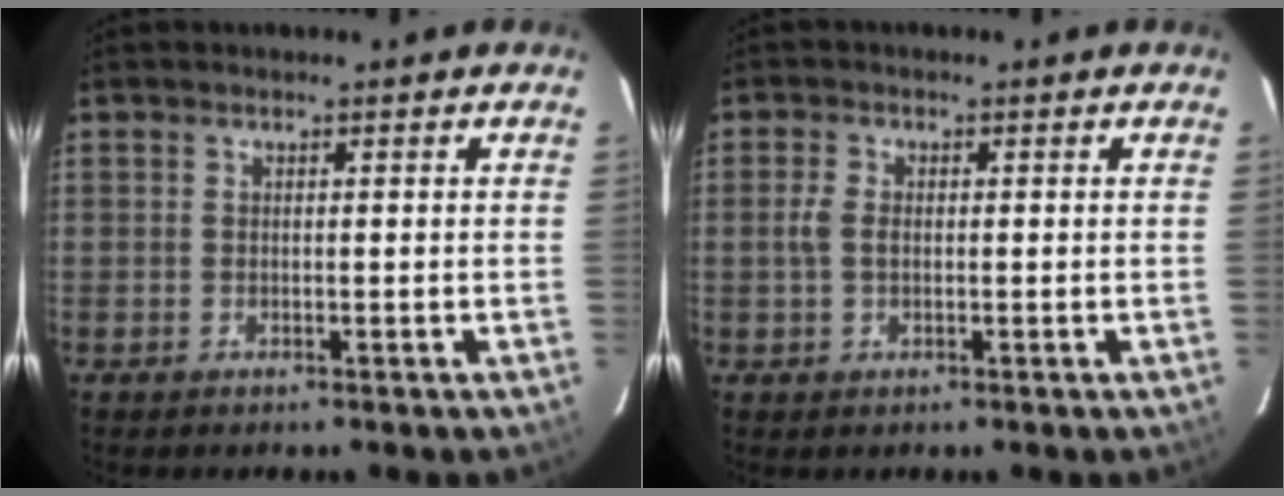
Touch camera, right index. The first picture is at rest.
{"total": 2.5, "force": [-0.2, 1.5, 2.0], "torque": [-0.045, 0.006, -0.002]}